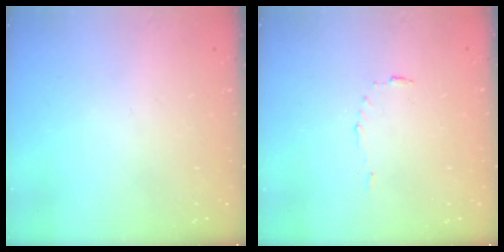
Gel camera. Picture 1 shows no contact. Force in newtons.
{"total": 3.0, "press": 3.0, "slide": 0.5}